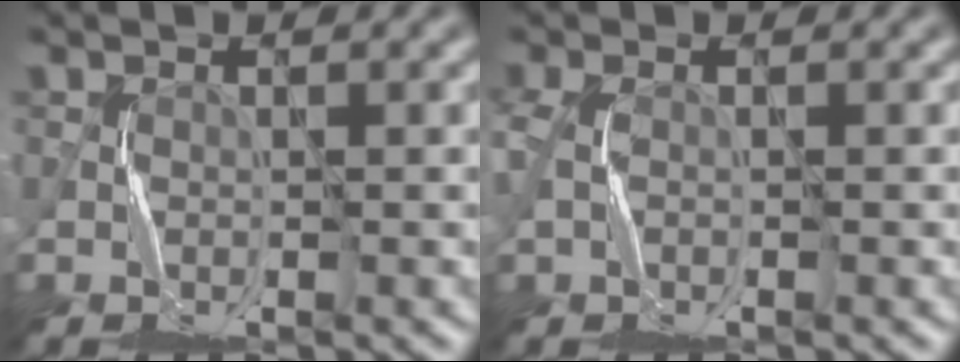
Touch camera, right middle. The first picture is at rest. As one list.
[{"total": 2.2, "force": [0.1, 1.4, 1.8], "torque": [-0.048, 0.000, -0.003]}]